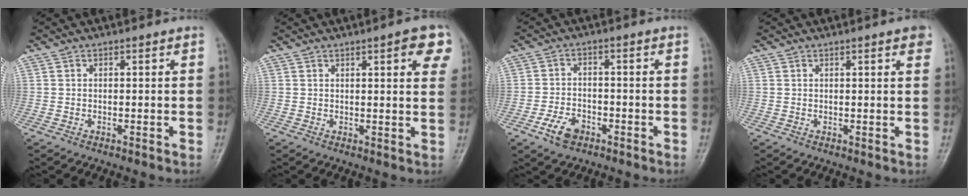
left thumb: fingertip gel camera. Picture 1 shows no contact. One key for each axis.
{"total": 6.8, "fx": 3.2, "fy": 1.8, "fz": 5.7, "tx": -0.050, "ty": -0.008, "tz": 0.033}
{"total": 5.3, "fx": -2.9, "fy": 3.3, "fz": 2.9, "tx": -0.051, "ty": 0.016, "tz": -0.052}
{"total": 2.3, "fx": 1.3, "fy": 0.4, "fz": 1.9, "tx": -0.021, "ty": -0.002, "tz": 0.012}